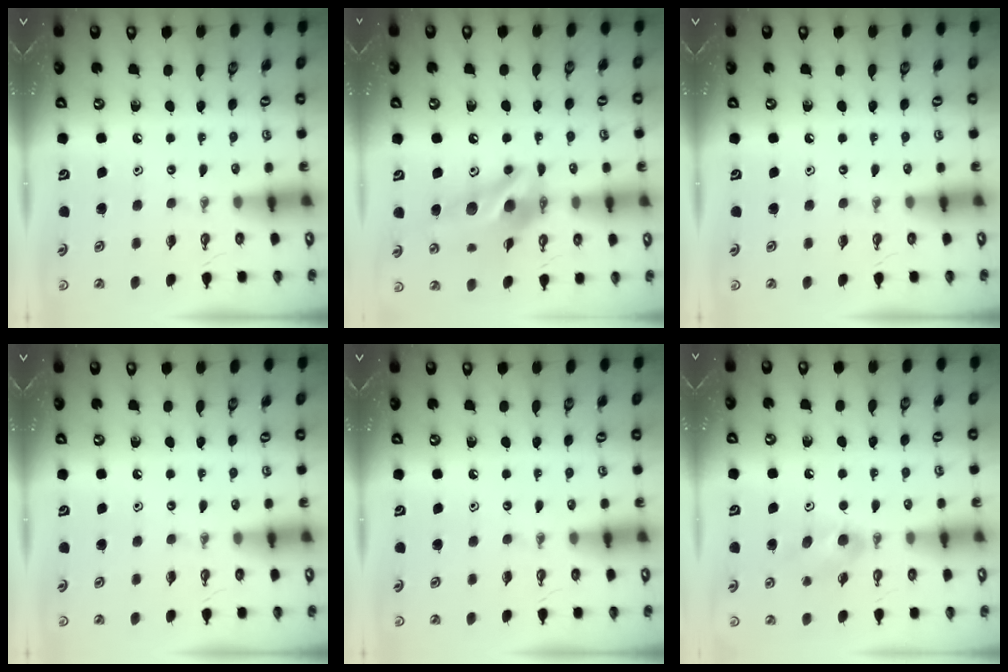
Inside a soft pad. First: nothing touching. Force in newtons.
{"total": 13.0, "press": 12.9, "slide": 1.3}
{"total": 0.0}
{"total": 0.0}
{"total": 0.0}
{"total": 9.8, "press": 6.2, "slide": 7.6}